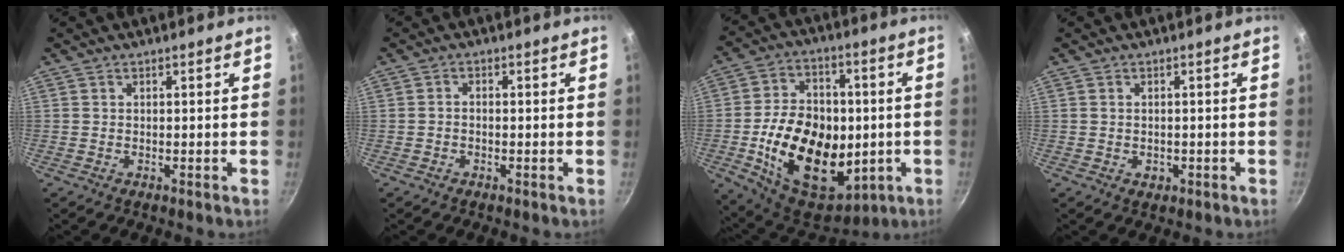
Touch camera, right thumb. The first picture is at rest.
{"total": 1.2, "force": [-0.5, 0.8, 0.8], "torque": [-0.014, 0.010, -0.011]}
{"total": 24.7, "force": [-3.3, 16.7, 17.9], "torque": [-0.261, 0.014, -0.036]}
{"total": 1.7, "force": [-0.4, 1.3, 1.0], "torque": [-0.012, 0.000, -0.005]}